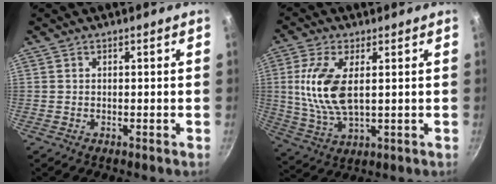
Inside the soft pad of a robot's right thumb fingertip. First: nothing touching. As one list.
[{"total": 12.0, "force": [1.8, 5.5, 10.5], "torque": [-0.230, -0.009, 0.042]}]